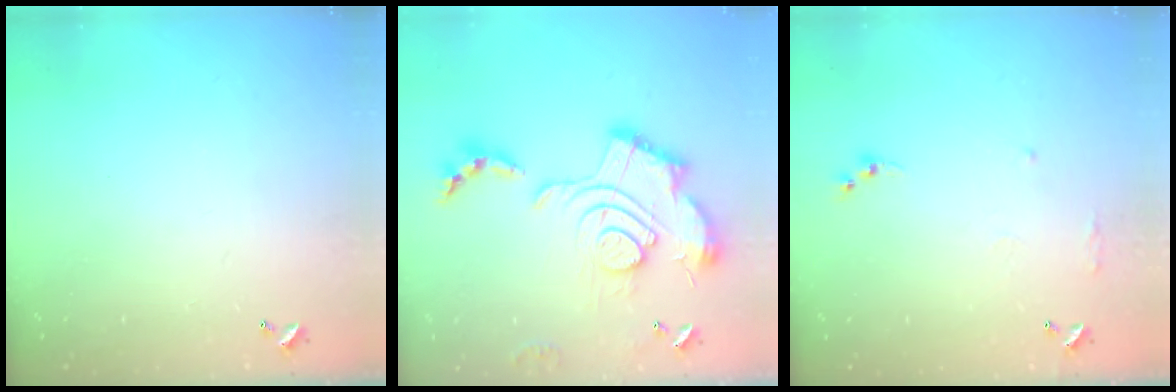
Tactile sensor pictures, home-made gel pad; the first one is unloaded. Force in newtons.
{"total": 2.5, "press": 1.9, "slide": 1.7}
{"total": 7.5, "press": 7.4, "slide": 0.8}